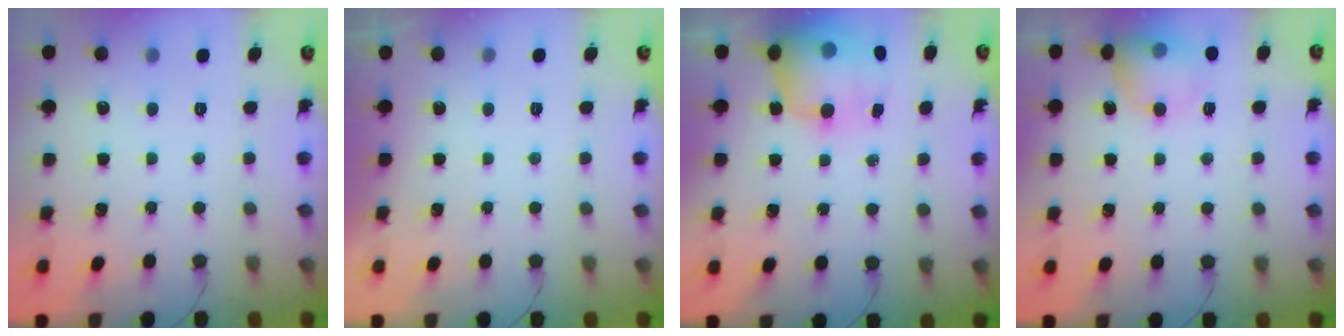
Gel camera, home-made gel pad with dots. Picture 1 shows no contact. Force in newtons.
{"total": 0.0}
{"total": 15.8, "press": 15.3, "slide": 3.7}
{"total": 11.3, "press": 11.1, "slide": 2.3}